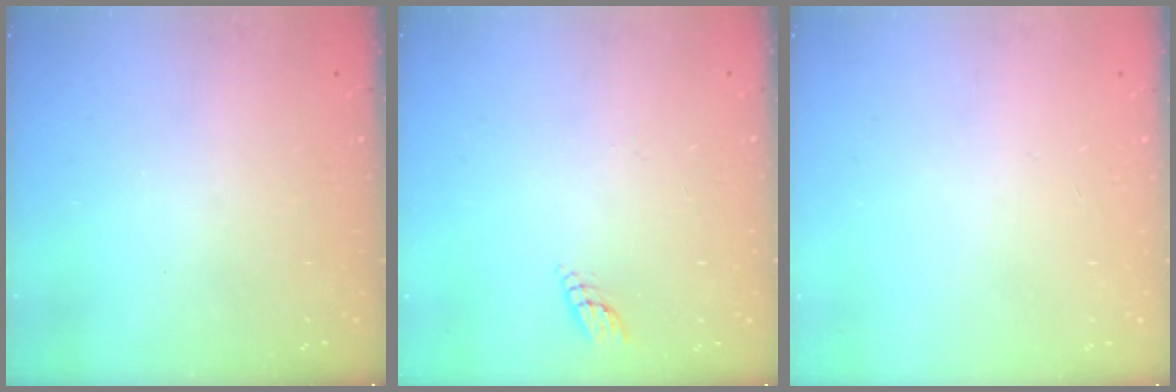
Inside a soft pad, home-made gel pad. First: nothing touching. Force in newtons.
{"total": 3.1, "press": 3.0, "slide": 0.3}
{"total": 0.0}